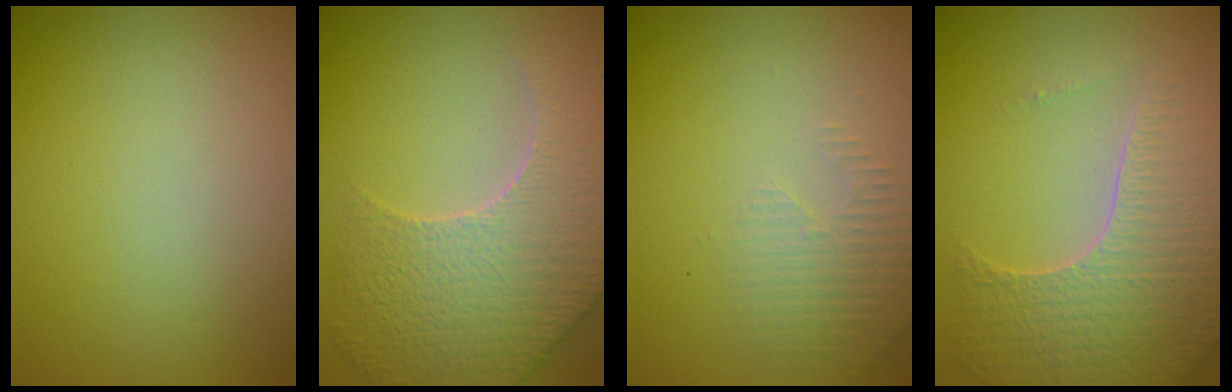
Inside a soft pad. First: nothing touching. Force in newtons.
{"total": 7.7, "press": 5.8, "slide": 5.1}
{"total": 2.3, "press": 2.2, "slide": 0.6}
{"total": 6.4, "press": 5.0, "slide": 4.0}